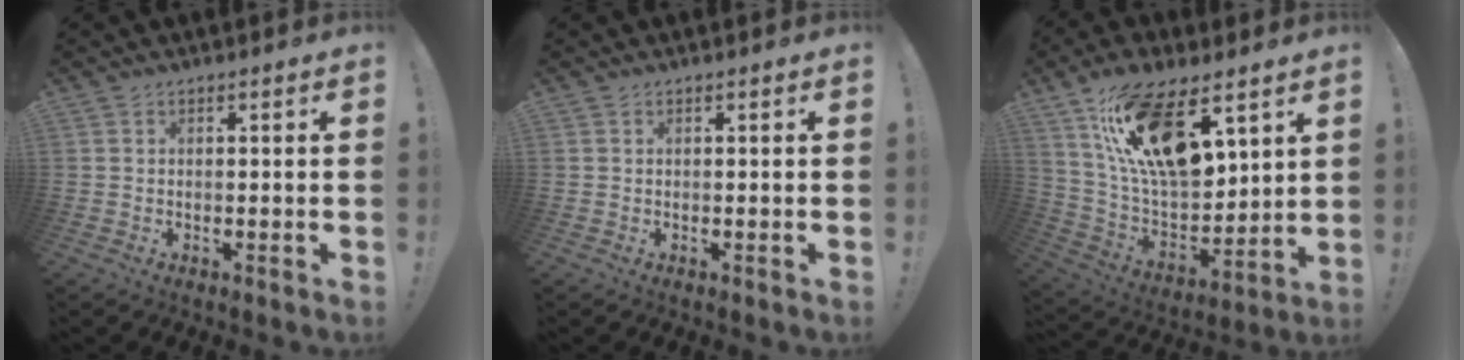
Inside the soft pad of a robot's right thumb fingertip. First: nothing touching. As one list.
[{"total": 0.0}, {"total": 20.5, "force": [11.2, 9.2, 14.5], "torque": [-0.266, -0.061, 0.199]}]